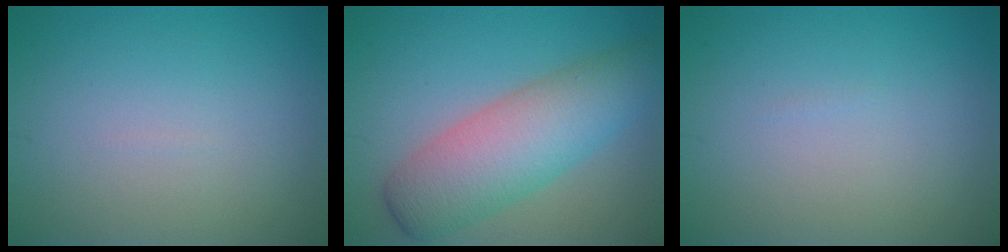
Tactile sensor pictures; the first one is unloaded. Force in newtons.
{"total": 7.4, "press": 7.4, "slide": 0.3}
{"total": 0.0}